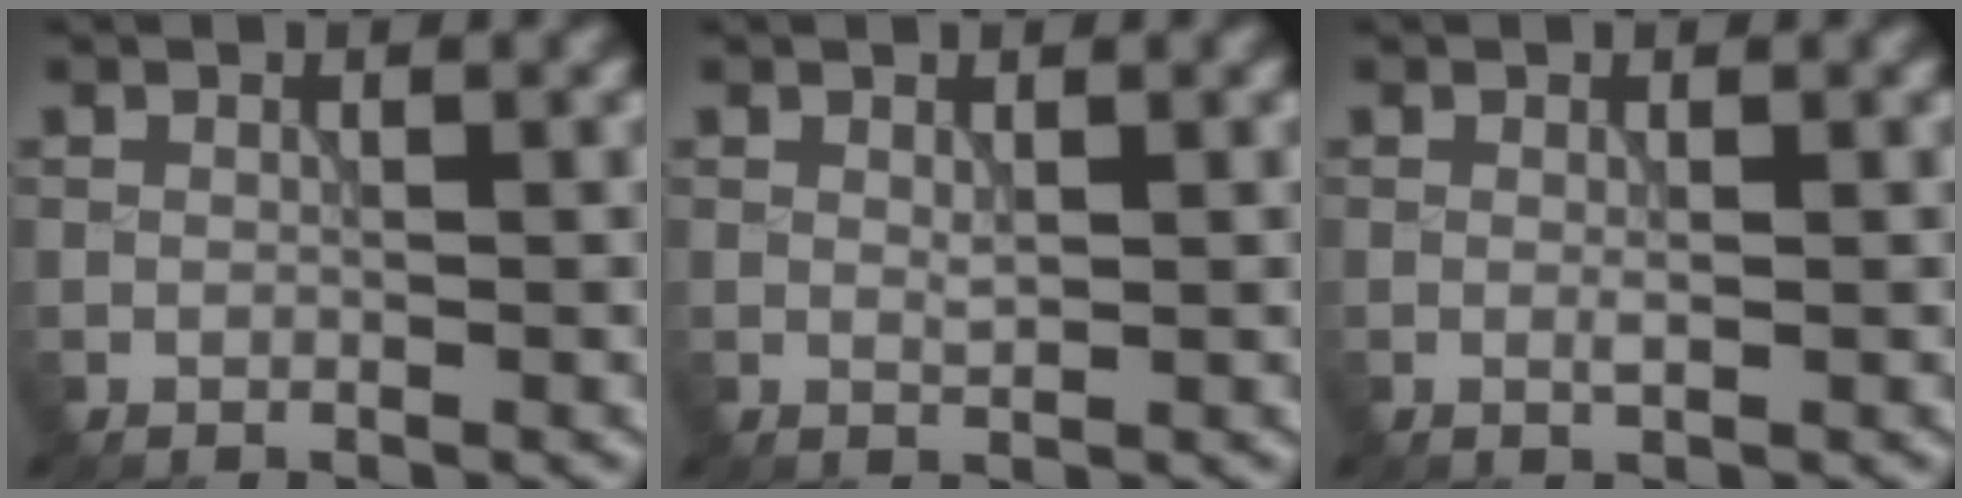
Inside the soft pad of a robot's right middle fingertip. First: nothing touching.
{"total": 0.7, "force": [0.3, 0.2, 0.6], "torque": [-0.014, -0.002, 0.008]}
{"total": 0.6, "force": [0.0, 0.1, 0.6], "torque": [-0.013, -0.002, -0.001]}